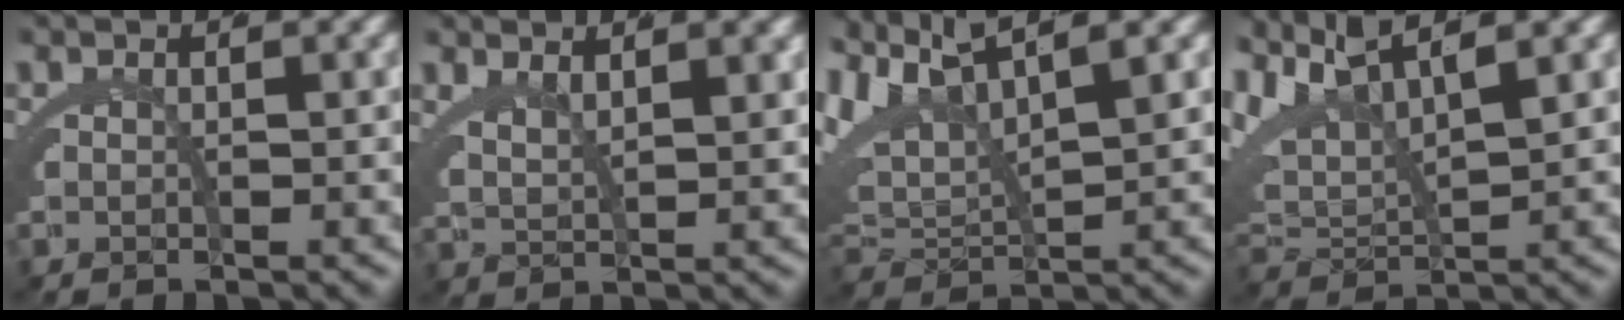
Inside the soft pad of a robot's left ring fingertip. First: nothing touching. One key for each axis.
{"total": 2.7, "fx": 2.2, "fy": 0.4, "fz": 1.4, "tx": -0.028, "ty": -0.009, "tz": 0.049}
{"total": 8.5, "fx": 2.9, "fy": 5.9, "fz": 5.4, "tx": -0.137, "ty": -0.006, "tz": 0.051}
{"total": 8.6, "fx": 3.8, "fy": 5.6, "fz": 5.3, "tx": -0.134, "ty": 0.003, "tz": 0.064}